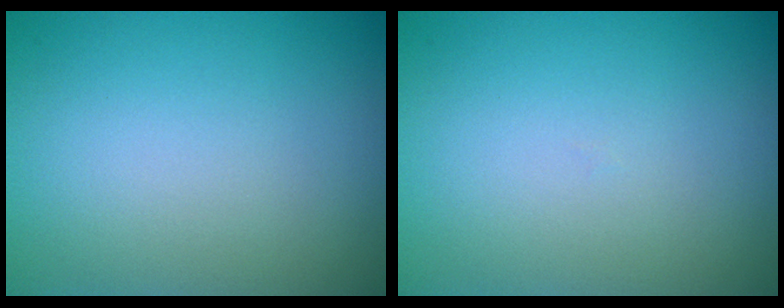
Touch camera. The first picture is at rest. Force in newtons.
{"total": 0.0}